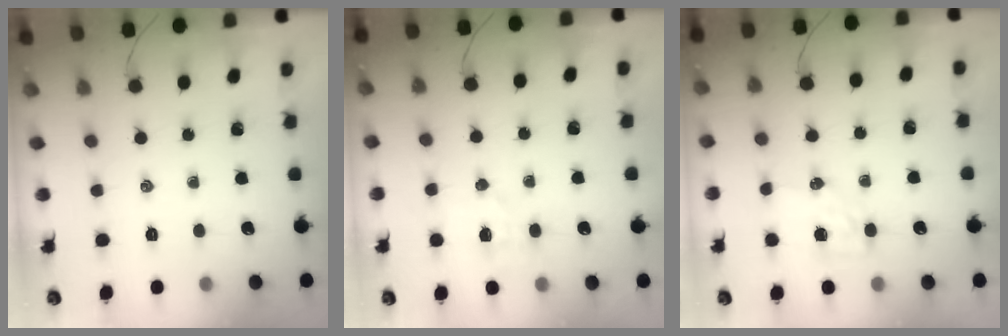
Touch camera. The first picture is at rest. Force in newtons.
{"total": 4.7, "press": 4.5, "slide": 1.4}
{"total": 4.7, "press": 4.7, "slide": 0.5}